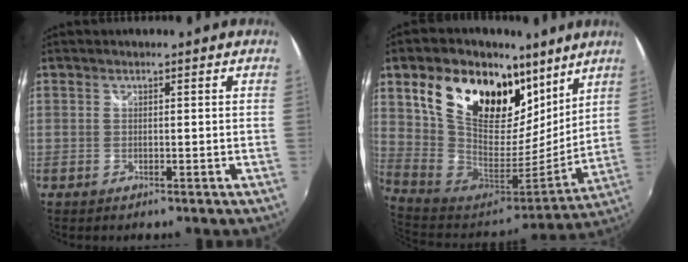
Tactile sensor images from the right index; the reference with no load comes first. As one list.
[{"total": 27.4, "force": [14.0, 15.9, 17.3], "torque": [-0.350, 0.038, 0.254]}]